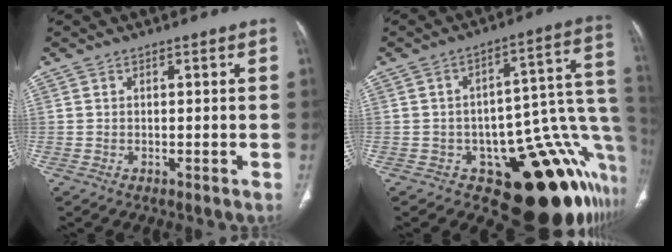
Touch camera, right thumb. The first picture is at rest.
{"total": 24.6, "force": [-9.8, 12.2, 19.0], "torque": [-0.100, 0.084, -0.123]}